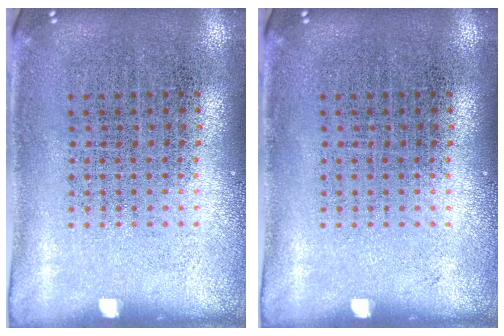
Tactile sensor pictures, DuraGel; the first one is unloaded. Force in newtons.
{"total": 0.0}